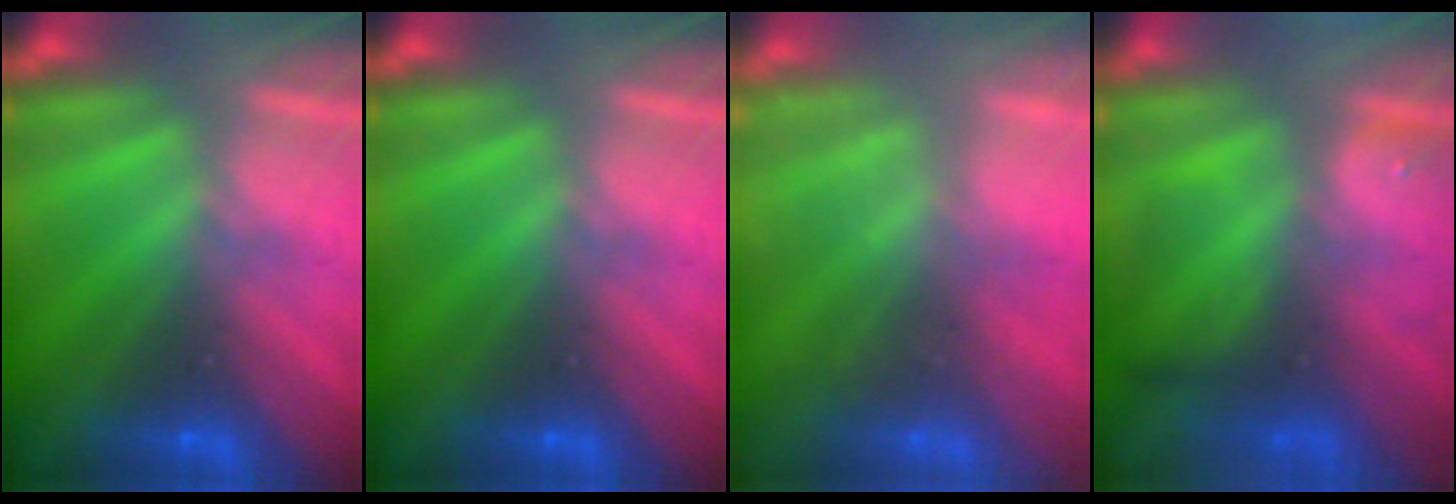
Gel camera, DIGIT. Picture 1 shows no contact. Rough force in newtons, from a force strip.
{"total": 0.0}
{"total": 2.3}
{"total": 6.9}